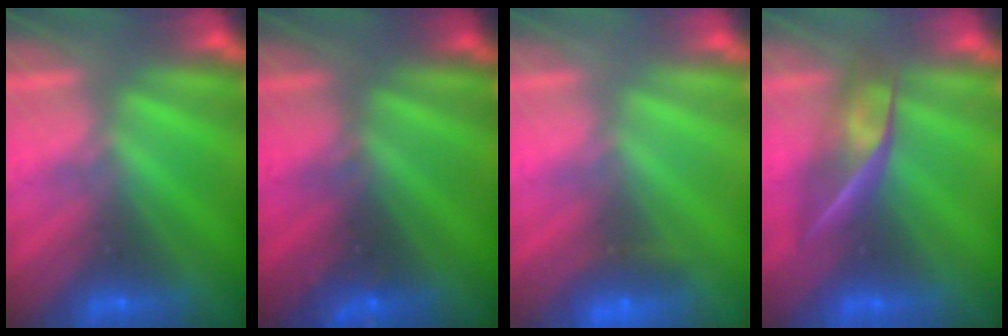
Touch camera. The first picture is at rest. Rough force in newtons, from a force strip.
{"total": 2.4}
{"total": 2.3}
{"total": 2.4}